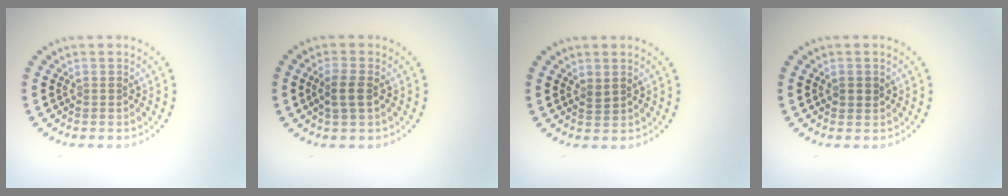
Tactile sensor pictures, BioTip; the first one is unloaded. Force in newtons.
{"total": 2.0, "press": 1.9, "slide": 0.6}
{"total": 0.8, "press": 0.7, "slide": 0.4}
{"total": 1.2, "press": 1.1, "slide": 0.4}